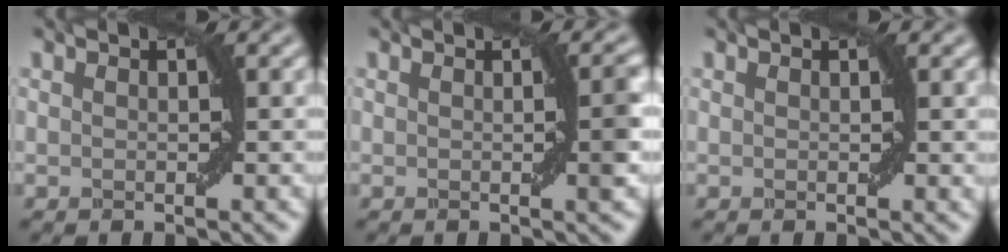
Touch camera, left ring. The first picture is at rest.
{"total": 1.7, "force": [0.0, 0.1, 1.7], "torque": [-0.021, 0.001, -0.001]}
{"total": 0.5, "force": [0.2, 0.0, 0.5], "torque": [-0.003, -0.003, 0.002]}